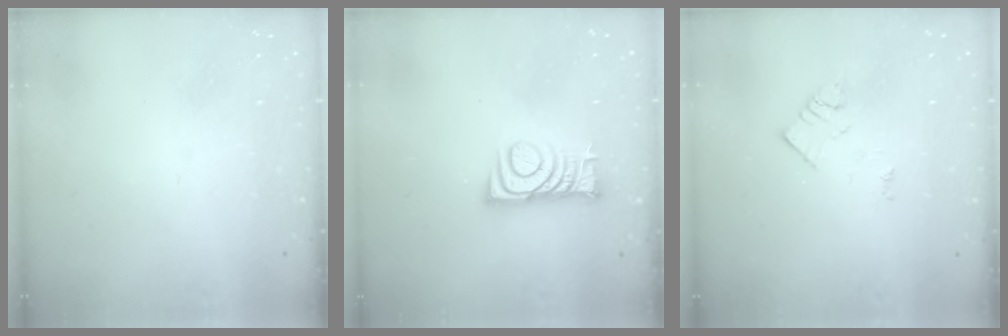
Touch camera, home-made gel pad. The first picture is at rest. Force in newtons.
{"total": 8.3, "press": 8.3, "slide": 0.8}
{"total": 2.7, "press": 2.6, "slide": 0.4}